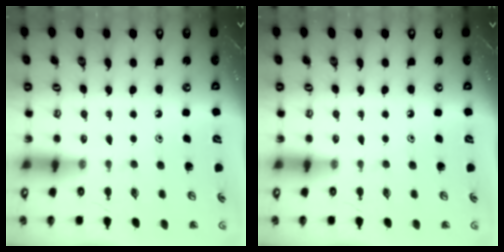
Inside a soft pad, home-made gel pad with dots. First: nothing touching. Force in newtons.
{"total": 0.0}